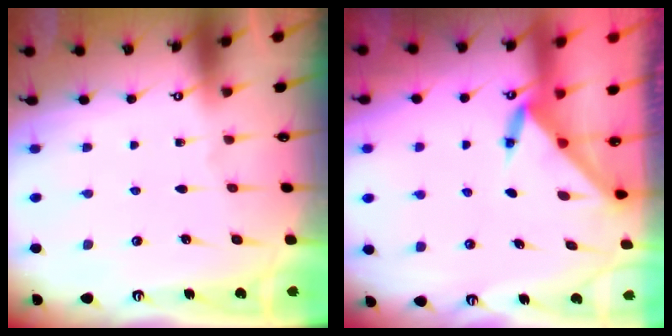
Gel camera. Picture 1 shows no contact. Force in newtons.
{"total": 3.6, "press": 3.5, "slide": 0.3}